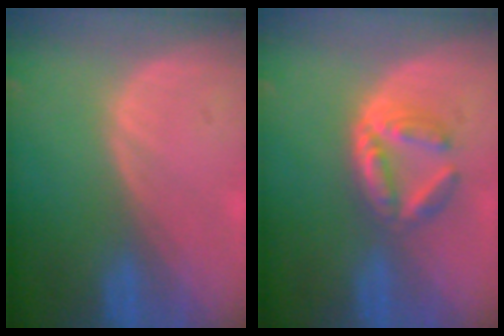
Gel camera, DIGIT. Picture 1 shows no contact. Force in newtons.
{"total": 5.8, "press": 5.3, "slide": 2.4}